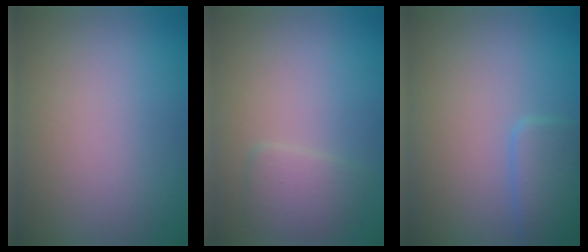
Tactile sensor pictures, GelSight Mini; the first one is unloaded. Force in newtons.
{"total": 1.8, "press": 1.8, "slide": 0.1}
{"total": 2.6, "press": 2.5, "slide": 0.3}